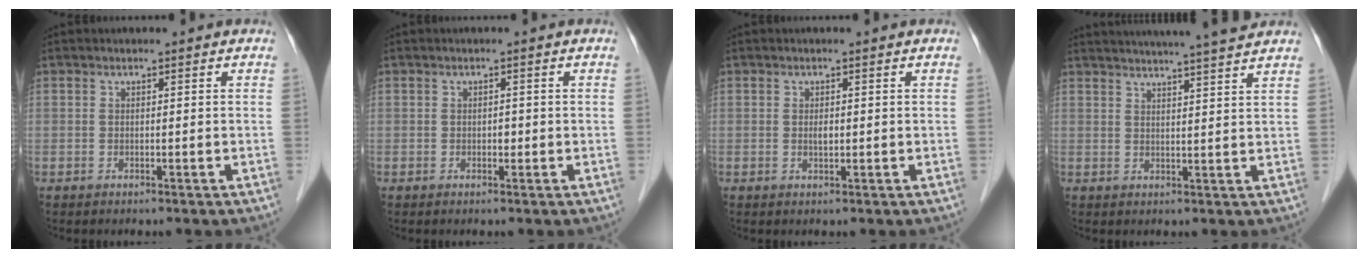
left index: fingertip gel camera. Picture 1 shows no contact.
{"total": 0.8, "force": [-0.1, 0.6, 0.6], "torque": [-0.008, 0.002, -0.003]}
{"total": 1.0, "force": [0.1, 0.4, 0.9], "torque": [-0.017, -0.001, 0.003]}
{"total": 13.4, "force": [12.1, -0.6, 5.8], "torque": [-0.095, 0.008, 0.155]}